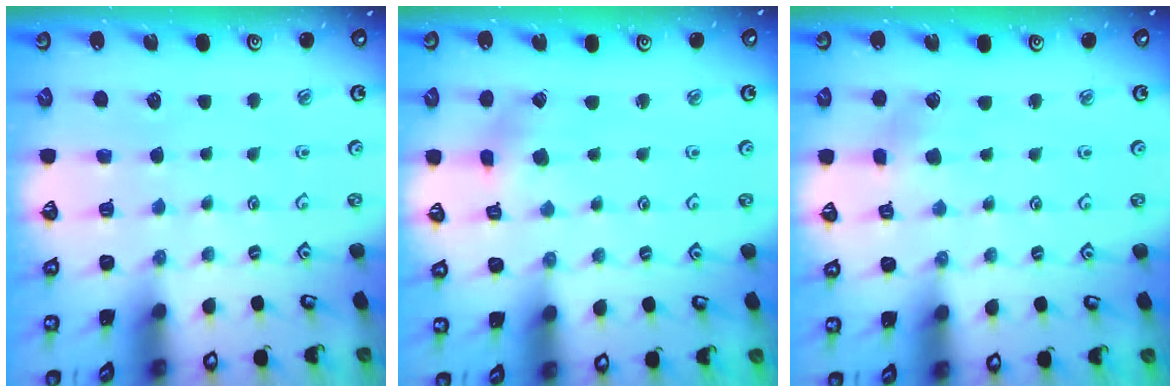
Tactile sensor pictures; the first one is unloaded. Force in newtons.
{"total": 2.7, "press": 2.7, "slide": 0.4}
{"total": 2.4, "press": 2.4, "slide": 0.2}